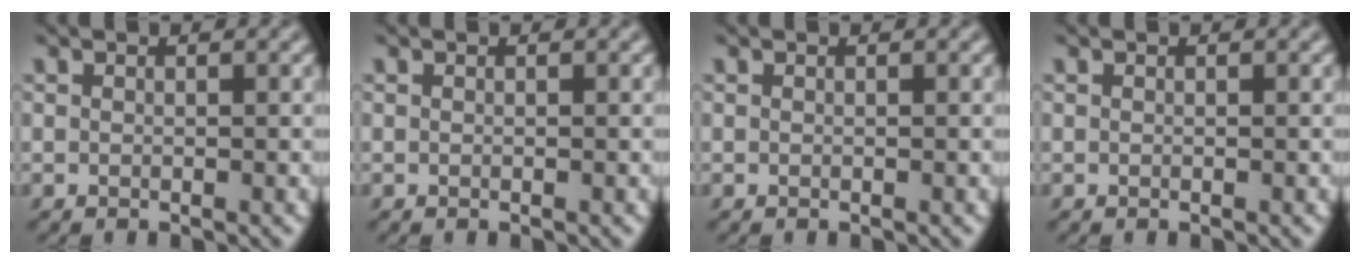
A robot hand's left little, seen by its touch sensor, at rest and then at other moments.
{"total": 0.0}
{"total": 0.0}
{"total": 0.0}